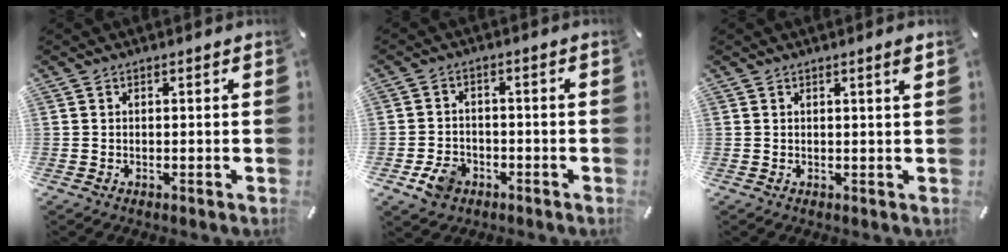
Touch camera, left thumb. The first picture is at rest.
{"total": 6.2, "force": [-2.9, 4.8, 2.7], "torque": [-0.051, 0.010, -0.054]}
{"total": 1.7, "force": [0.8, 0.0, 1.6], "torque": [-0.024, -0.005, 0.010]}